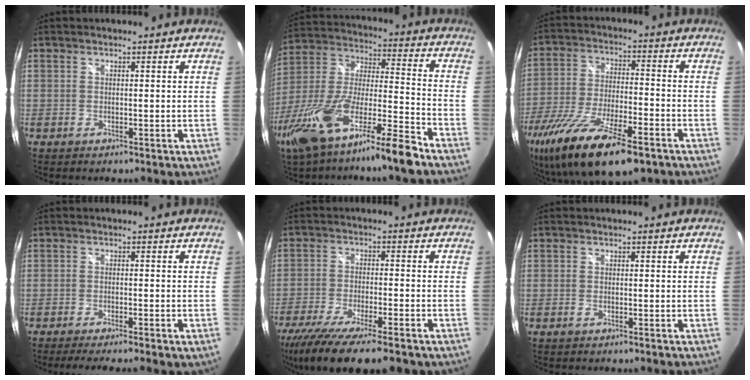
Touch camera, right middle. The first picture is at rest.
{"total": 21.3, "force": [-14.3, 2.4, 15.6], "torque": [-0.301, -0.032, -0.259]}
{"total": 22.1, "force": [-14.6, 6.4, 15.3], "torque": [-0.303, -0.066, -0.250]}
{"total": 6.4, "force": [-4.6, 0.1, 4.4], "torque": [-0.076, -0.022, -0.067]}
{"total": 16.4, "force": [-12.5, 3.3, 10.1], "torque": [-0.200, -0.053, -0.206]}
{"total": 0.7, "force": [-0.6, 0.1, 0.4], "torque": [-0.006, -0.001, -0.012]}